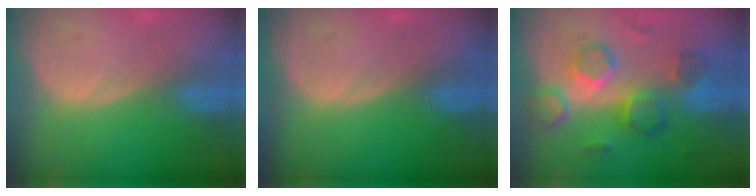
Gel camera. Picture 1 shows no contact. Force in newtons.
{"total": 0.0}
{"total": 8.7, "press": 8.4, "slide": 2.2}